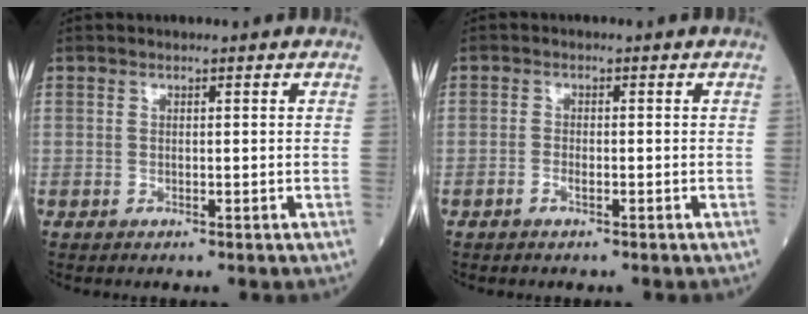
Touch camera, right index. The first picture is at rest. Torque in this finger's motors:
{"motor_torque": [-0.17, 0.08, -0.01, 0.00]}